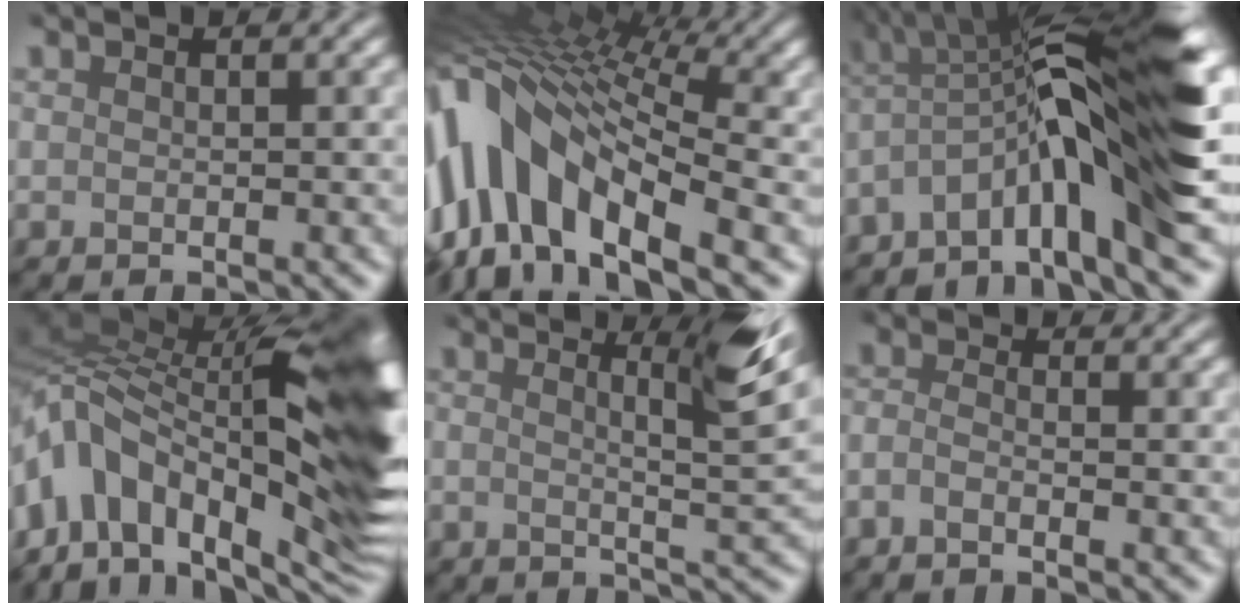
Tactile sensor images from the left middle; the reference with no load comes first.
{"total": 14.5, "force": [-0.4, 8.0, 12.1], "torque": [-0.256, 0.013, 0.003]}
{"total": 11.6, "force": [-2.4, 1.7, 11.2], "torque": [-0.176, 0.019, -0.033]}
{"total": 17.2, "force": [0.2, 9.2, 14.5], "torque": [-0.246, 0.010, 0.002]}
{"total": 5.2, "force": [1.5, 0.5, 4.9], "torque": [-0.070, 0.011, 0.024]}
{"total": 1.9, "force": [-1.8, 0.0, 0.5], "torque": [-0.027, -0.001, -0.037]}